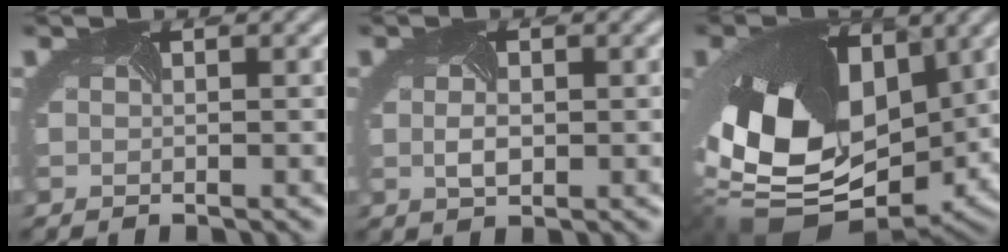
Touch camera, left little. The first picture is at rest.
{"total": 1.4, "force": [0.0, 0.9, 1.1], "torque": [-0.038, -0.001, -0.002]}
{"total": 17.4, "force": [-1.2, 12.3, 12.2], "torque": [-0.262, -0.053, 0.021]}